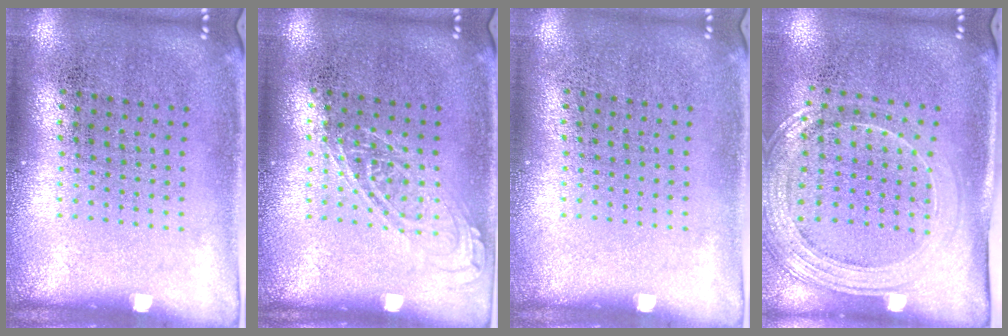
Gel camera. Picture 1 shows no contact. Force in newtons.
{"total": 1.1, "press": 1.0, "slide": 0.3}
{"total": 0.0}
{"total": 1.9, "press": 1.7, "slide": 0.8}